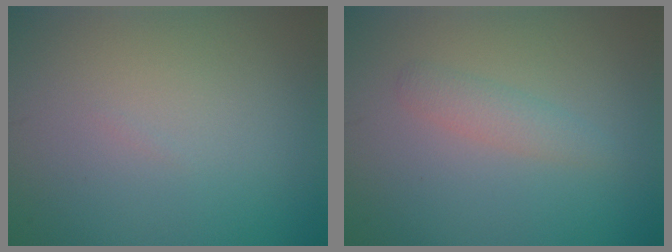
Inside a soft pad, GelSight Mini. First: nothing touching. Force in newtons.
{"total": 1.1, "press": 1.1, "slide": 0.1}